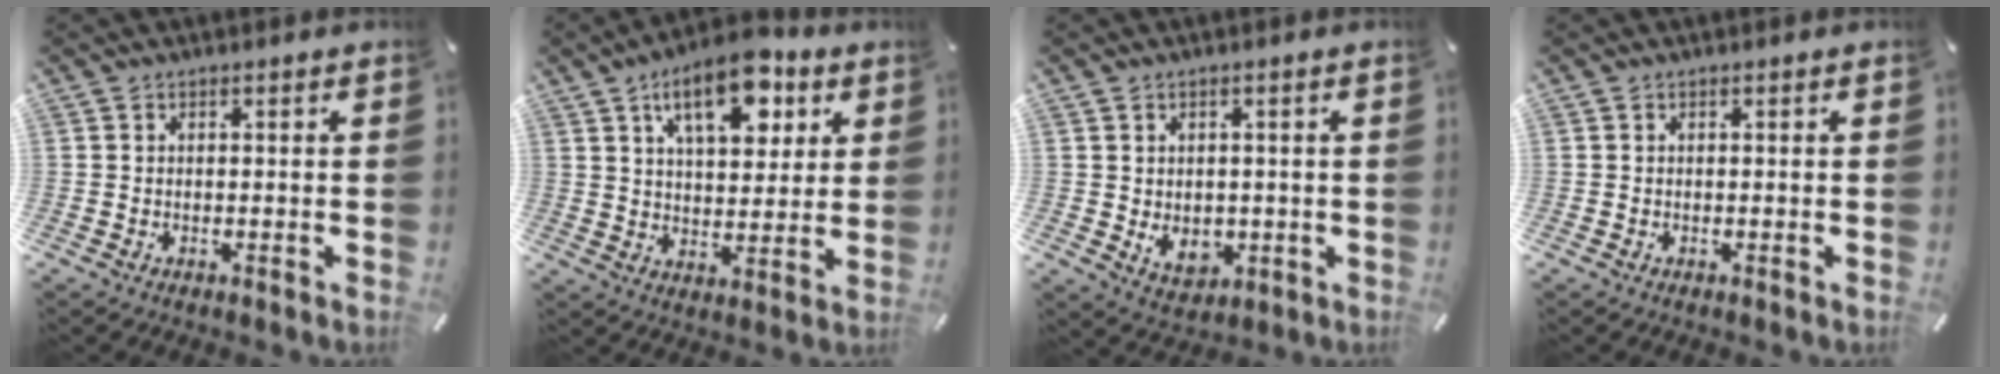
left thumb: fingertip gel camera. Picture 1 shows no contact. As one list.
[{"total": 13.9, "force": [7.5, 7.4, 9.1], "torque": [-0.130, -0.023, 0.126]}, {"total": 5.2, "force": [-0.4, 4.4, 2.7], "torque": [-0.039, -0.007, -0.008]}, {"total": 0.0}]